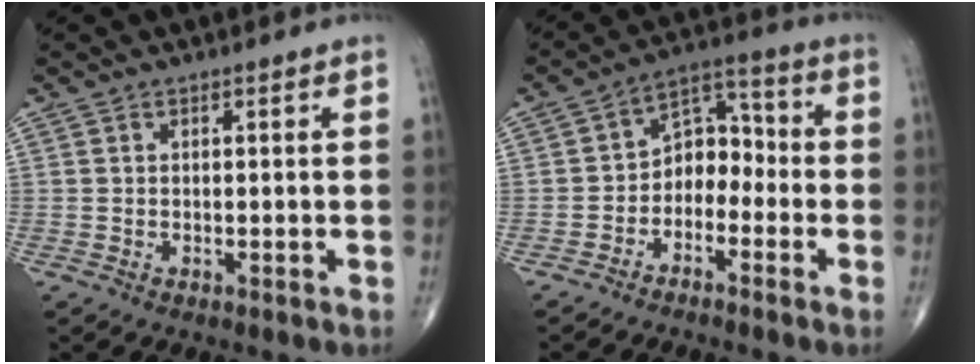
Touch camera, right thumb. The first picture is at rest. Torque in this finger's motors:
{"motor_torque": [-0.03, 0.12, 0.12, -0.05, 0.03]}